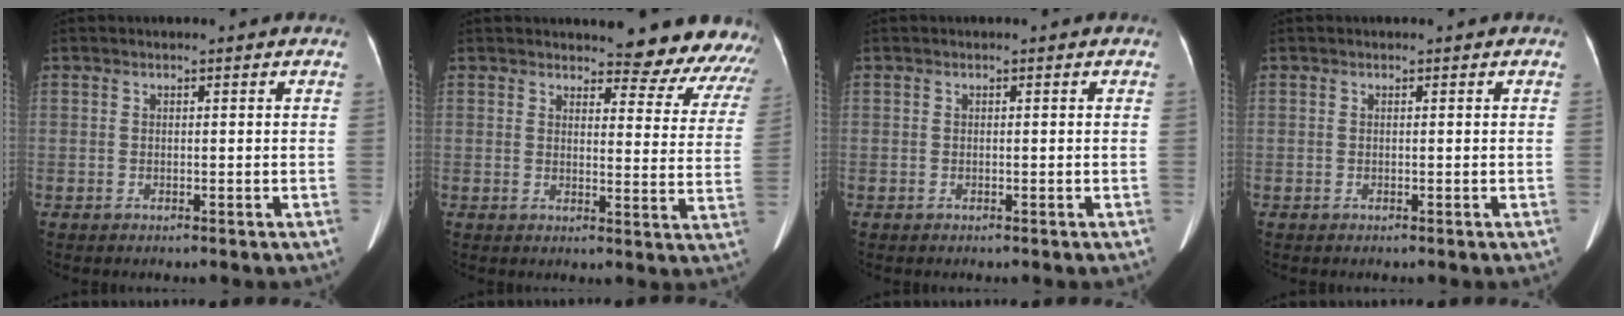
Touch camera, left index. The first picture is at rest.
{"total": 13.2, "force": [12.8, 2.6, 1.9], "torque": [0.015, -0.069, 0.113]}
{"total": 0.0}
{"total": 0.0}